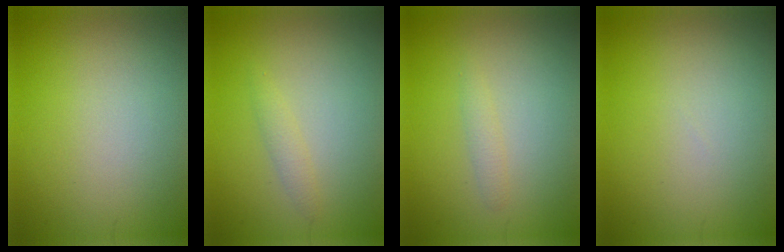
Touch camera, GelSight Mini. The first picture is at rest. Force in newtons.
{"total": 1.1, "press": 1.1, "slide": 0.0}
{"total": 1.0, "press": 0.9, "slide": 0.1}
{"total": 0.0}